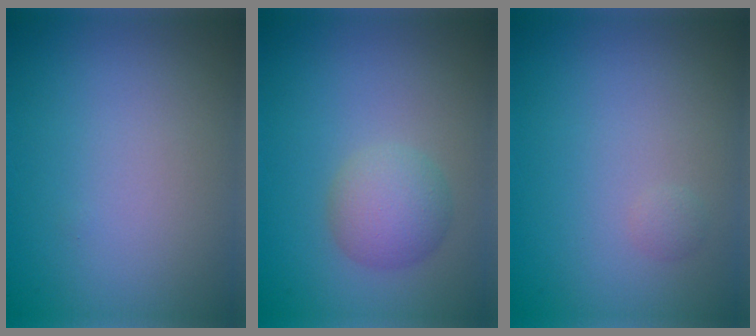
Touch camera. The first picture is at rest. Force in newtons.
{"total": 3.2, "press": 3.2, "slide": 0.0}
{"total": 0.6, "press": 0.6, "slide": 0.1}